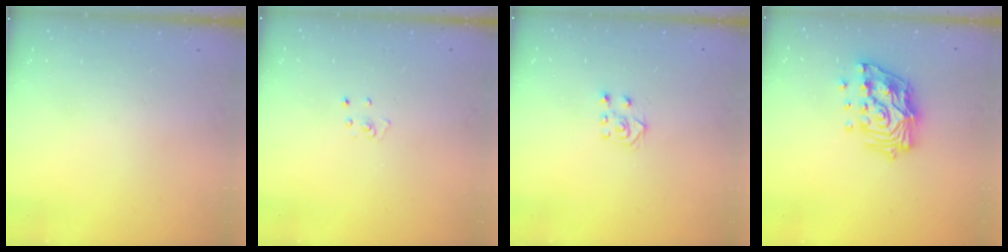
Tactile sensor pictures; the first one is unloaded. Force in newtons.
{"total": 2.3, "press": 2.3, "slide": 0.2}
{"total": 5.2, "press": 5.2, "slide": 0.4}
{"total": 15.5, "press": 15.4, "slide": 1.8}